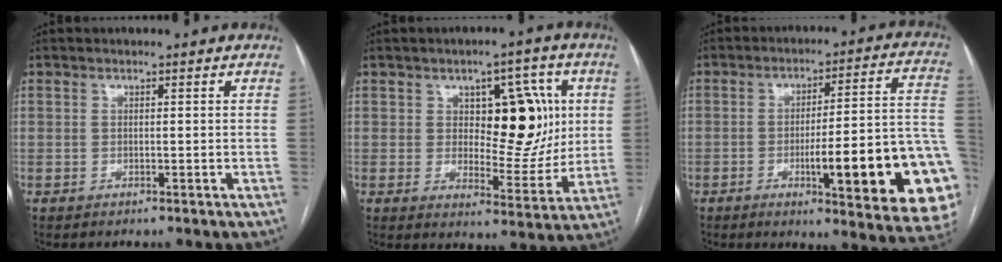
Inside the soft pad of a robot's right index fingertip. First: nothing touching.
{"total": 12.0, "force": [2.6, 5.8, 10.2], "torque": [-0.127, 0.017, 0.047]}
{"total": 22.3, "force": [-6.1, 2.6, 21.3], "torque": [-0.193, 0.007, -0.072]}